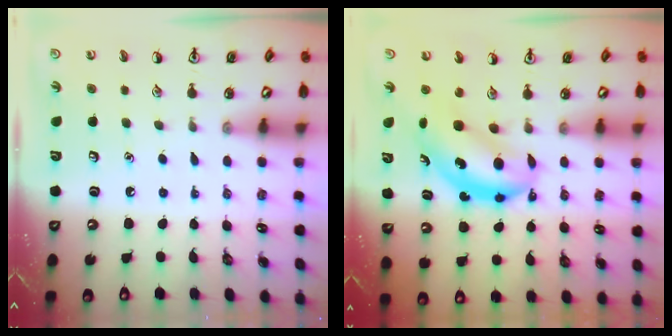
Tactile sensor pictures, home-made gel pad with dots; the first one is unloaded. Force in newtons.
{"total": 6.2, "press": 6.0, "slide": 1.4}